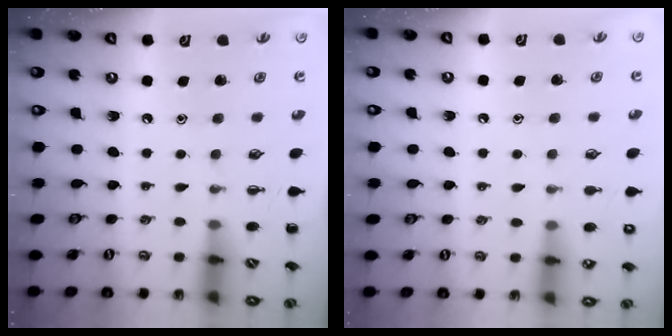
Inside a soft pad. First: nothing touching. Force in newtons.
{"total": 6.9, "press": 6.5, "slide": 2.3}